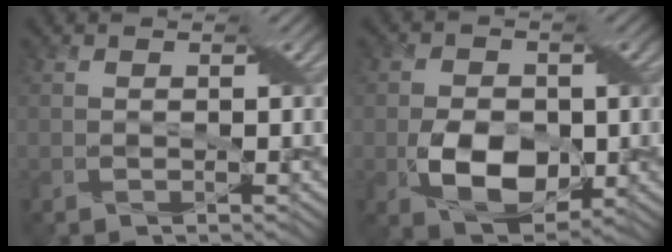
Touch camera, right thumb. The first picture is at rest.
{"total": 7.7, "force": [-1.6, 5.1, 5.6], "torque": [-0.109, -0.011, -0.027]}